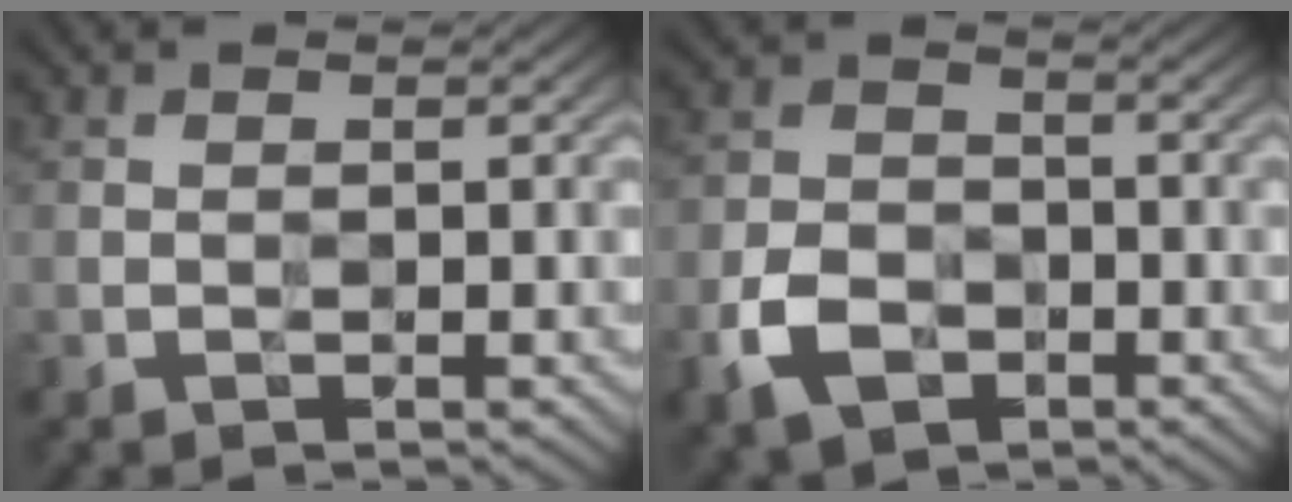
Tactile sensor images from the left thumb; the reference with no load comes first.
{"total": 6.3, "force": [-3.2, 4.1, 3.5], "torque": [-0.079, -0.004, -0.070]}